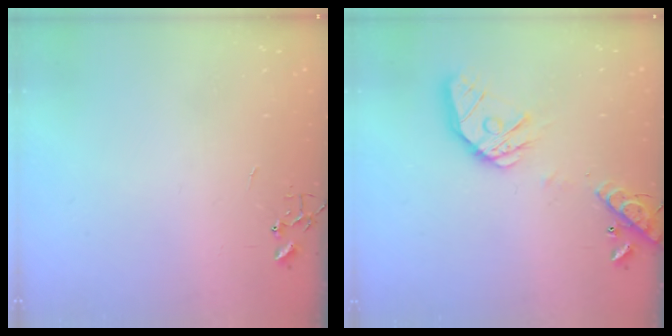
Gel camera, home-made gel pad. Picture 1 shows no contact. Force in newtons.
{"total": 17.6, "press": 17.3, "slide": 2.8}